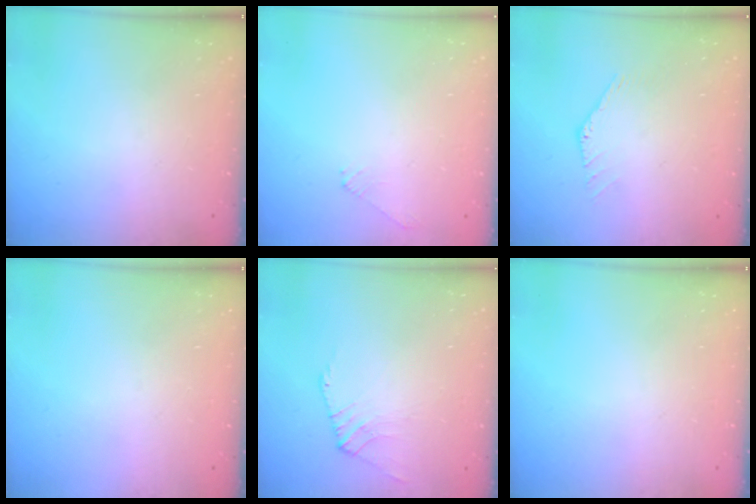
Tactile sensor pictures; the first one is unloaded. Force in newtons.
{"total": 1.7, "press": 1.6, "slide": 0.4}
{"total": 1.0, "press": 1.0, "slide": 0.1}
{"total": 2.8, "press": 2.8, "slide": 0.5}
{"total": 2.0, "press": 2.0, "slide": 0.4}
{"total": 0.0}